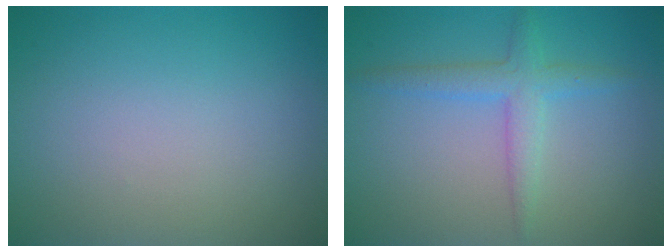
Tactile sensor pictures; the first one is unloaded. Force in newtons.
{"total": 2.7, "press": 2.7, "slide": 0.1}